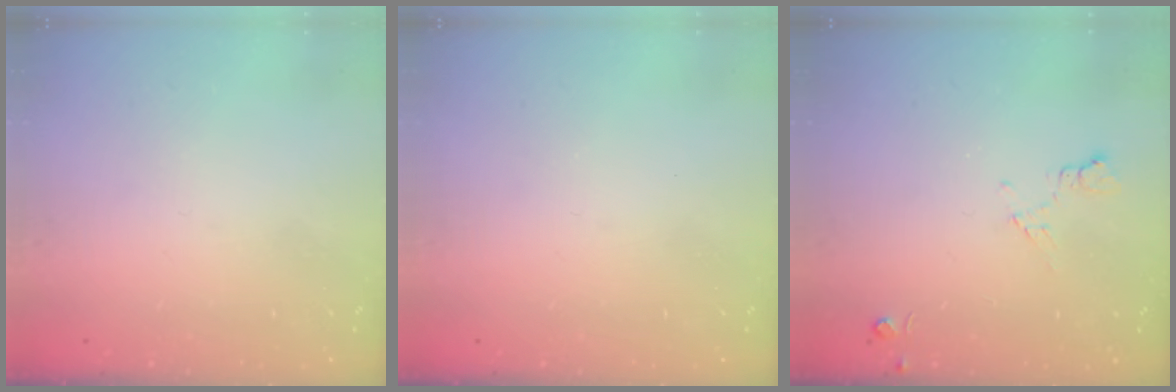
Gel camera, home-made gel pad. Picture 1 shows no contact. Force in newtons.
{"total": 0.0}
{"total": 6.3, "press": 6.2, "slide": 0.8}